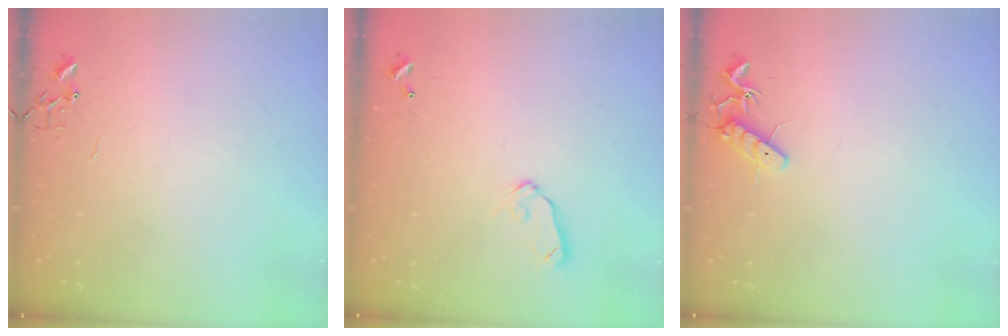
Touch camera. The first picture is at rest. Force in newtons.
{"total": 7.4, "press": 7.4, "slide": 0.8}
{"total": 10.7, "press": 10.7, "slide": 0.3}